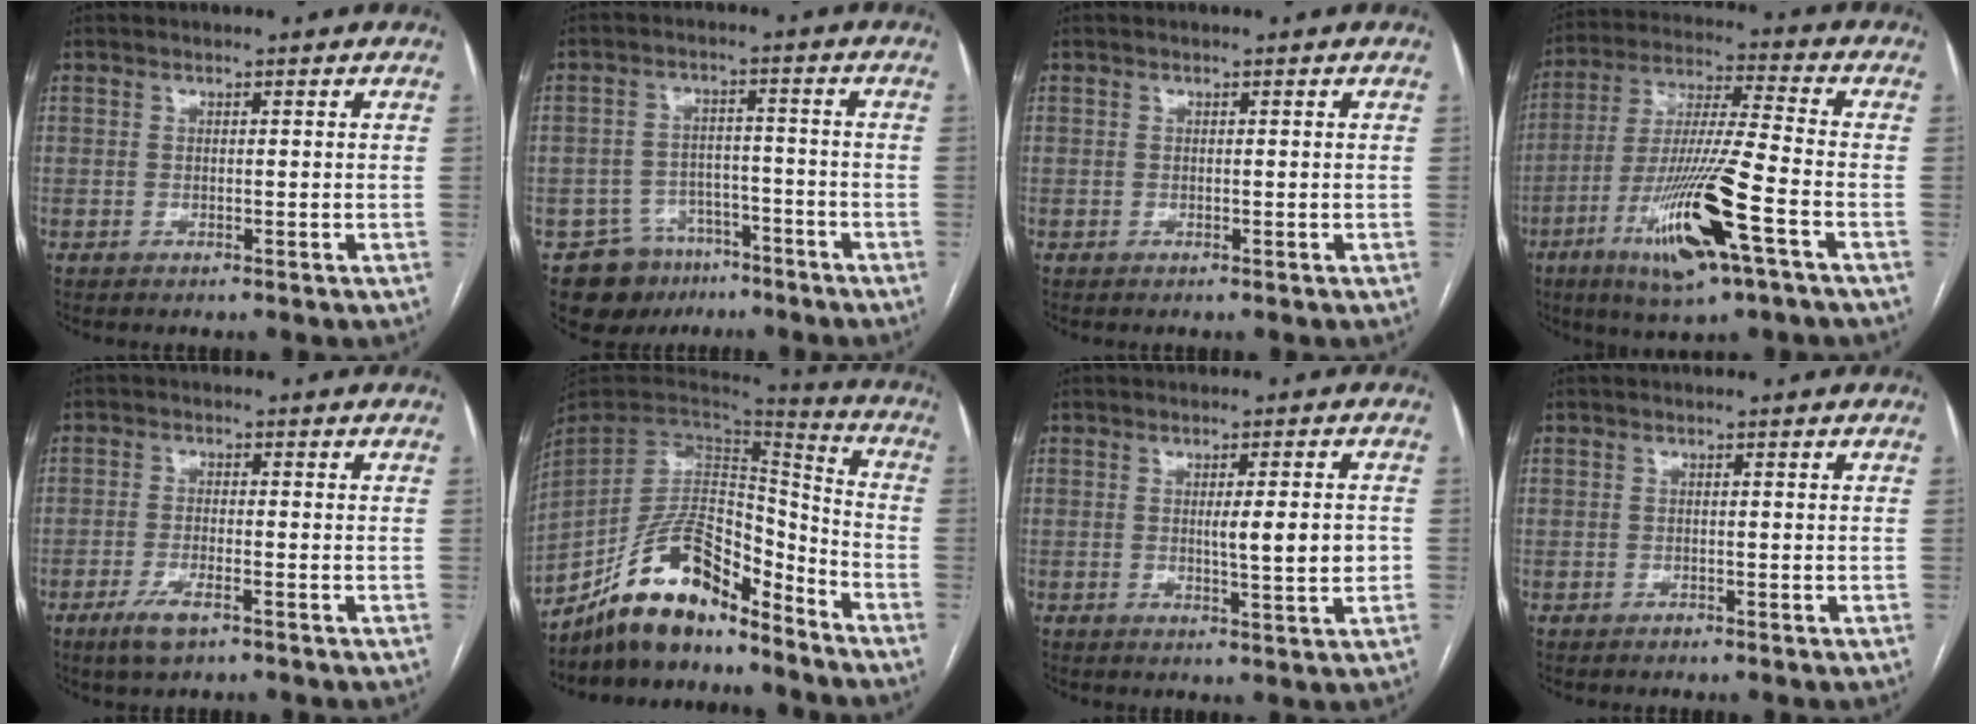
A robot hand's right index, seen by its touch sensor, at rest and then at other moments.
{"total": 9.7, "force": [-6.4, 7.1, 1.8], "torque": [-0.031, 0.026, -0.092]}
{"total": 0.0}
{"total": 16.5, "force": [-7.2, 1.0, 14.8], "torque": [-0.297, -0.023, -0.128]}
{"total": 4.1, "force": [-2.5, 1.0, 3.1], "torque": [-0.068, -0.005, -0.044]}
{"total": 16.2, "force": [-12.8, 5.8, 8.1], "torque": [-0.142, 0.037, -0.228]}
{"total": 5.4, "force": [0.0, 0.6, 5.4], "torque": [-0.079, -0.005, -0.001]}
{"total": 0.5, "force": [-0.2, 0.4, 0.0], "torque": [-0.001, 0.004, -0.005]}